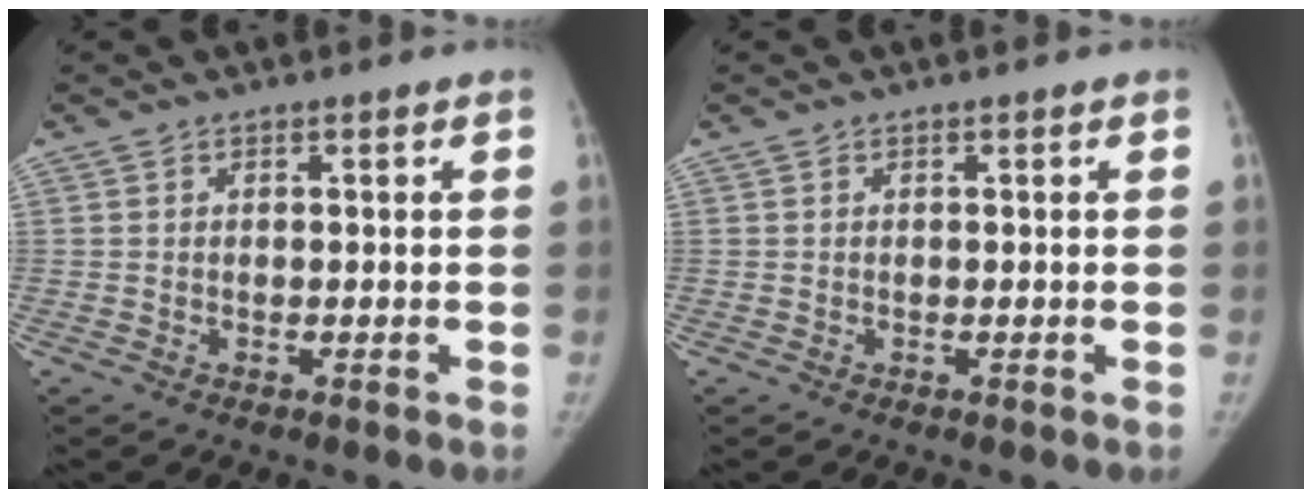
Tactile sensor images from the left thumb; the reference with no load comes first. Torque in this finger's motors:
{"motor_torque": [0.00, 0.00, 0.18, -0.14, 0.01]}